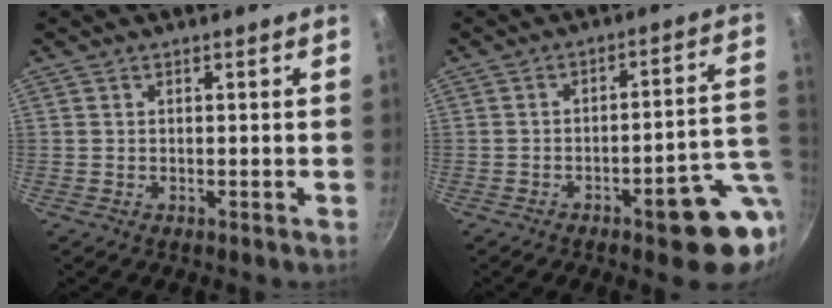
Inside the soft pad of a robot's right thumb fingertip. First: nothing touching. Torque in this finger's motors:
{"motor_torque": [1.86, 1.13, 1.24, -0.87, 0.13]}